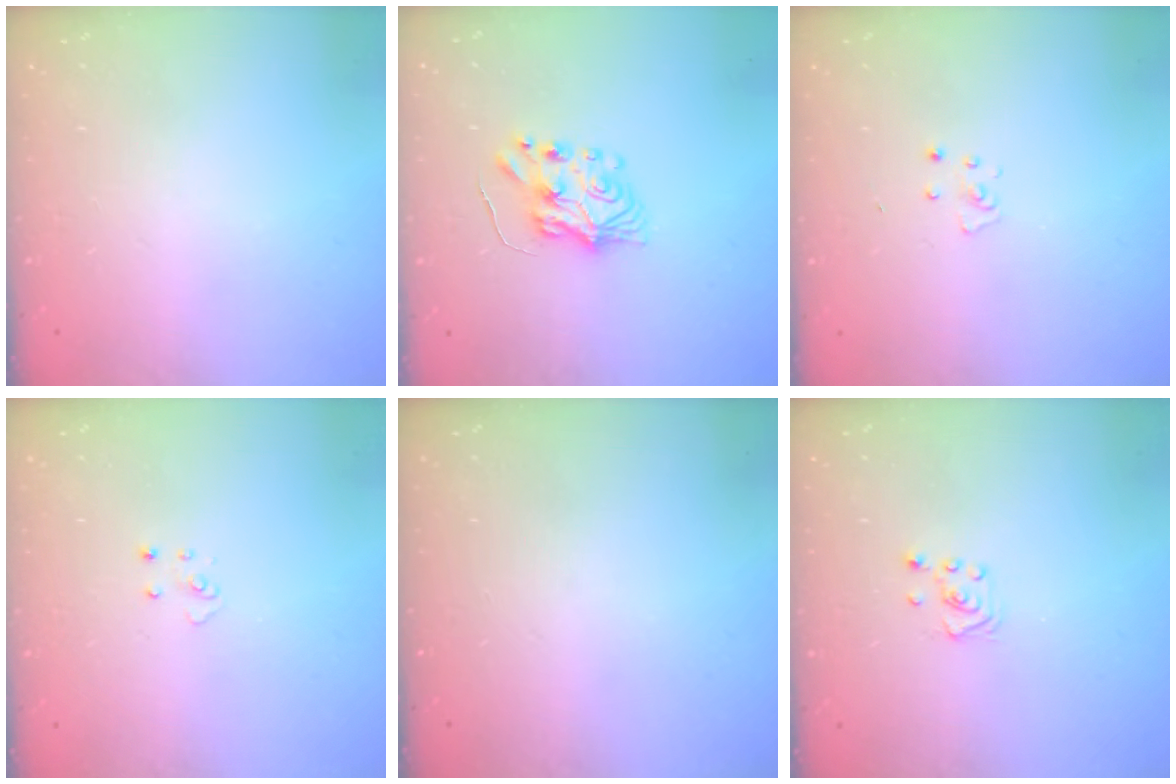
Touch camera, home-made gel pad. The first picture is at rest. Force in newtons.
{"total": 7.3, "press": 7.3, "slide": 0.7}
{"total": 2.6, "press": 2.6, "slide": 0.2}
{"total": 3.7, "press": 3.7, "slide": 0.3}
{"total": 0.0}
{"total": 3.1, "press": 3.1, "slide": 0.3}